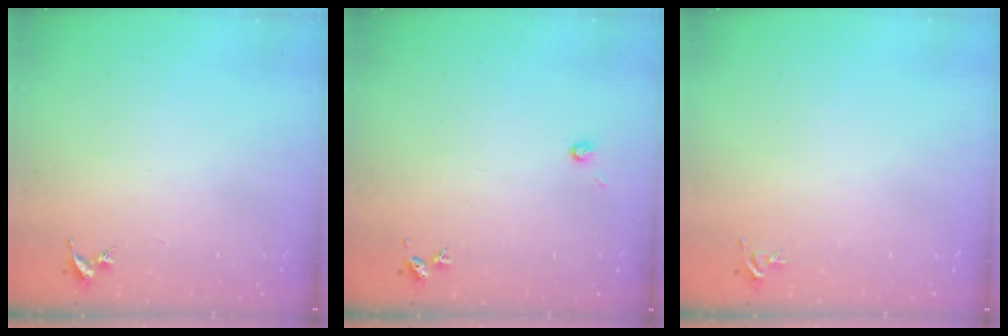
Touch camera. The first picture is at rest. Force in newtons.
{"total": 3.2, "press": 3.2, "slide": 0.3}
{"total": 3.7, "press": 3.7, "slide": 0.5}